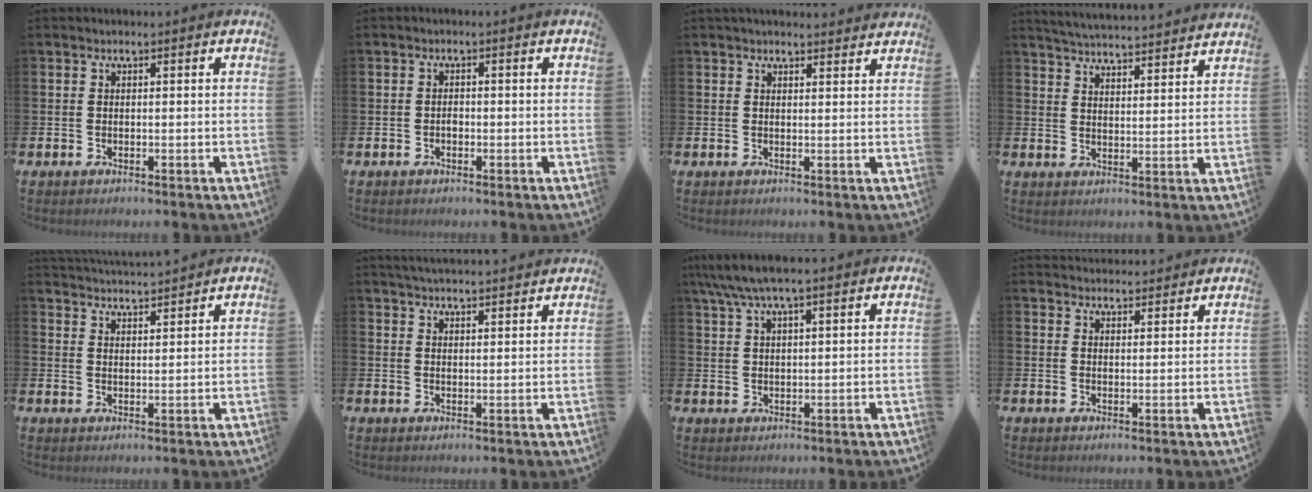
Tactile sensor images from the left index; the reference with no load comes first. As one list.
[{"total": 0.9, "force": [-0.4, 0.7, 0.5], "torque": [-0.006, 0.000, -0.009]}, {"total": 2.2, "force": [2.1, 0.4, 0.1], "torque": [0.002, -0.012, 0.037]}, {"total": 5.0, "force": [5.0, 0.1, 0.3], "torque": [-0.020, -0.036, 0.088]}, {"total": 3.9, "force": [3.9, -0.1, -0.2], "torque": [-0.006, -0.025, 0.071]}, {"total": 3.6, "force": [3.6, -0.1, 0.2], "torque": [-0.011, -0.017, 0.066]}, {"total": 5.2, "force": [4.1, 1.1, 3.1], "torque": [-0.076, -0.002, 0.075]}, {"total": 3.0, "force": [2.9, 0.5, -0.2], "torque": [-0.002, -0.014, 0.054]}]